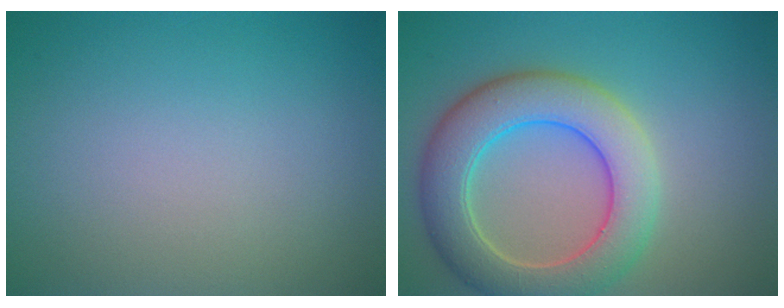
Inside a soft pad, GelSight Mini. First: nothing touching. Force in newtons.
{"total": 7.5, "press": 7.5, "slide": 0.5}